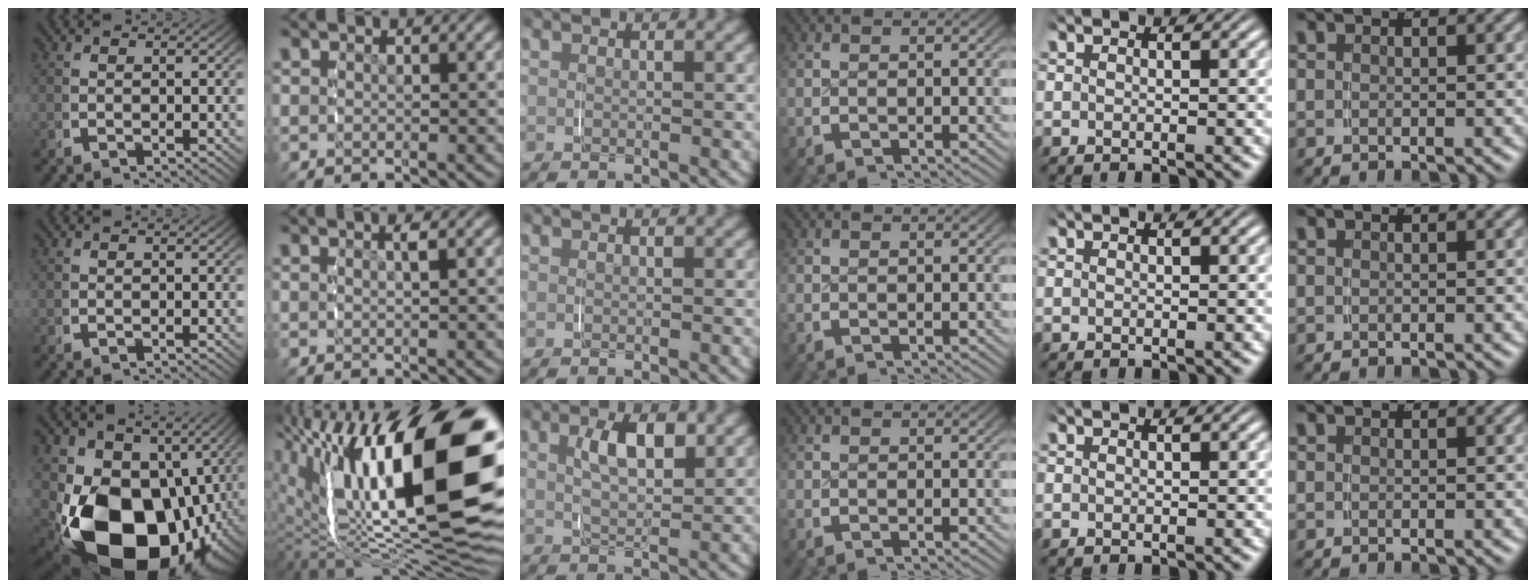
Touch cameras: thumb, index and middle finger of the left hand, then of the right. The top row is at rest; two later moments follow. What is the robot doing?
{"motion": "grasp_and_lifting", "object": "key"}